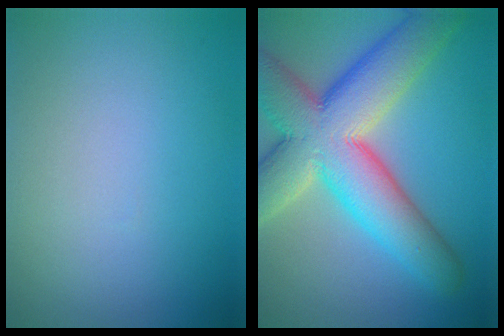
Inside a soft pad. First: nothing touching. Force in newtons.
{"total": 12.6, "press": 12.6, "slide": 1.1}